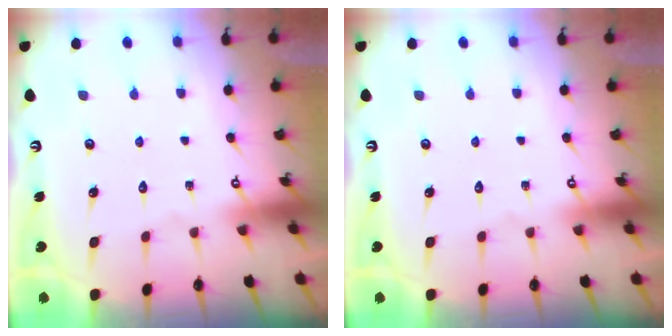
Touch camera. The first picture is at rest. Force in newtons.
{"total": 0.0}